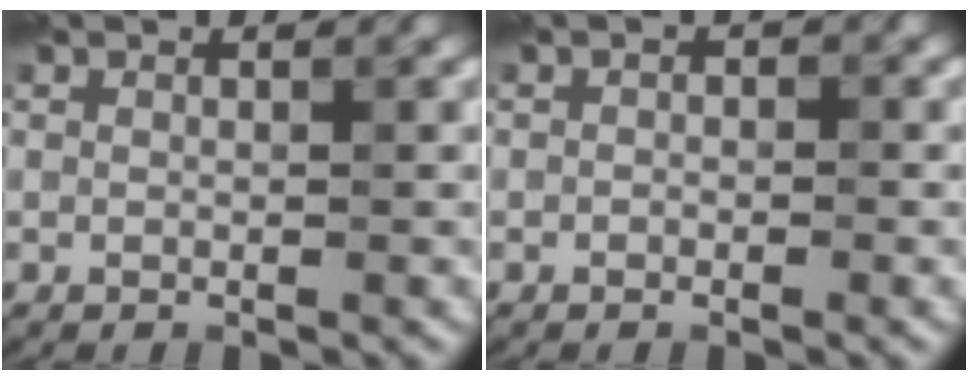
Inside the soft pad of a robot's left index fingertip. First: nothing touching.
{"total": 0.7, "force": [-0.7, 0.3, -0.2], "torque": [0.002, -0.006, -0.006]}